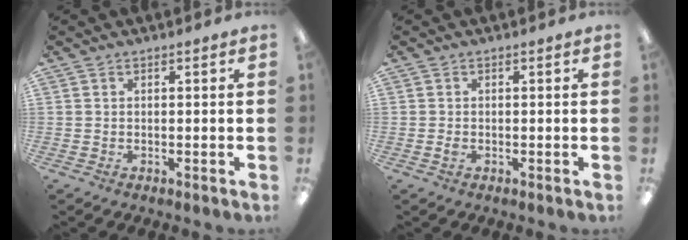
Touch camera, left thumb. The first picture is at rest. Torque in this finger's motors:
{"motor_torque": [-0.20, 0.04, -0.08, -0.14, -0.02]}